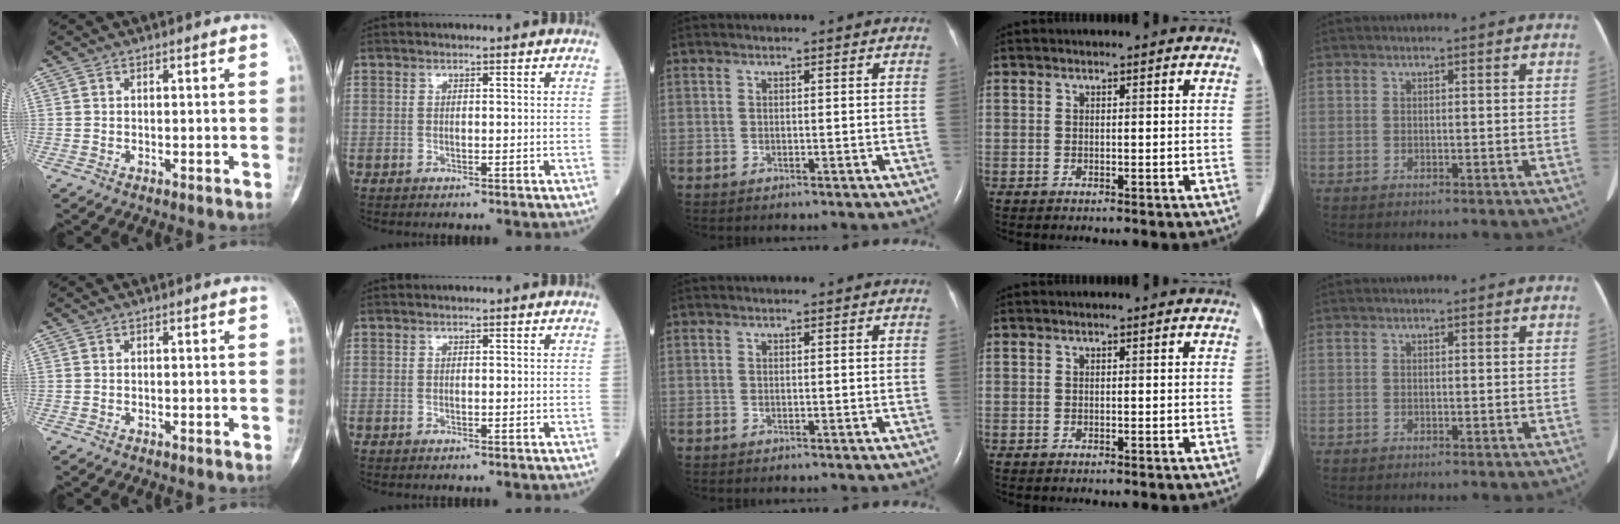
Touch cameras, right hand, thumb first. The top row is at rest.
{}